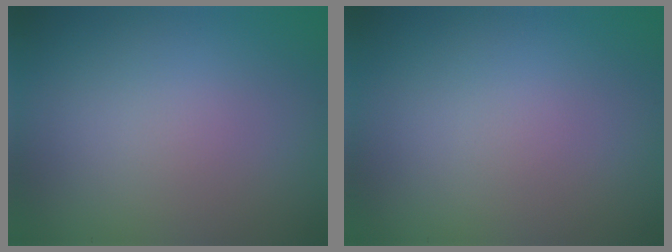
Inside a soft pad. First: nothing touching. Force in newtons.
{"total": 0.0}